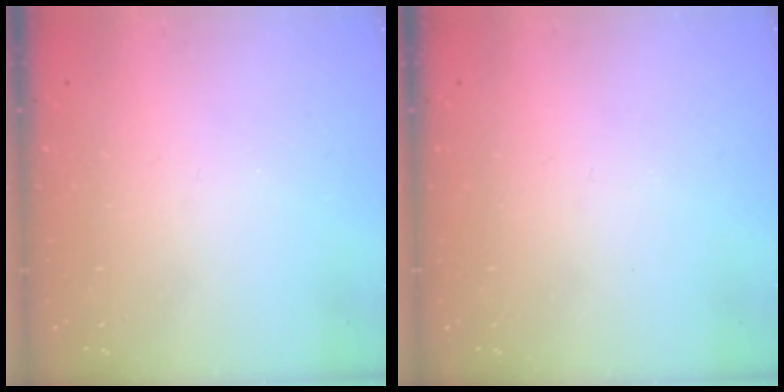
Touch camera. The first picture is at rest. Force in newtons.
{"total": 0.0}